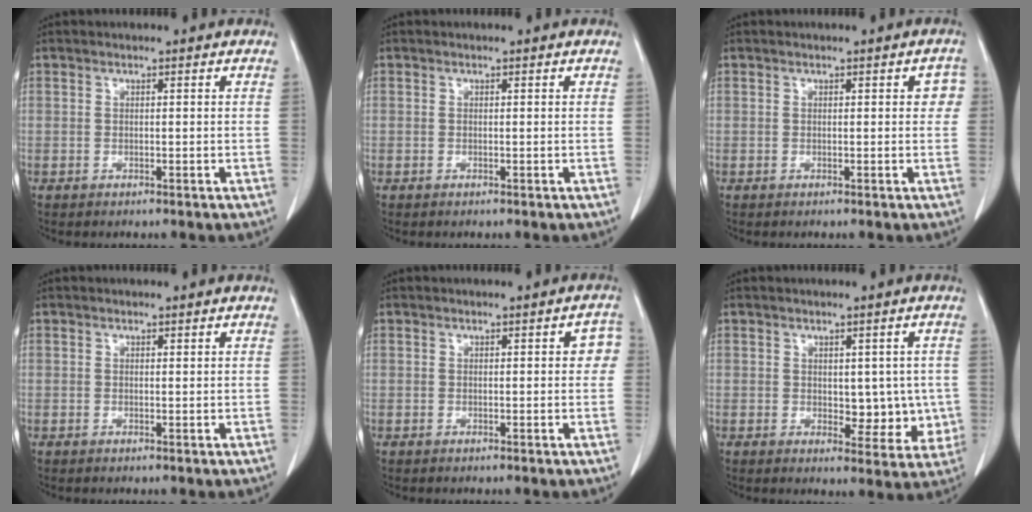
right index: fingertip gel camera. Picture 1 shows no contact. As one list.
[{"total": 0.0}, {"total": 2.2, "force": [0.5, 1.0, 1.9], "torque": [-0.009, 0.011, 0.002]}, {"total": 0.0}, {"total": 2.5, "force": [0.4, 1.1, 2.2], "torque": [-0.012, 0.013, 0.000]}, {"total": 6.1, "force": [0.1, 3.6, 4.9], "torque": [-0.039, -0.001, 0.010]}]